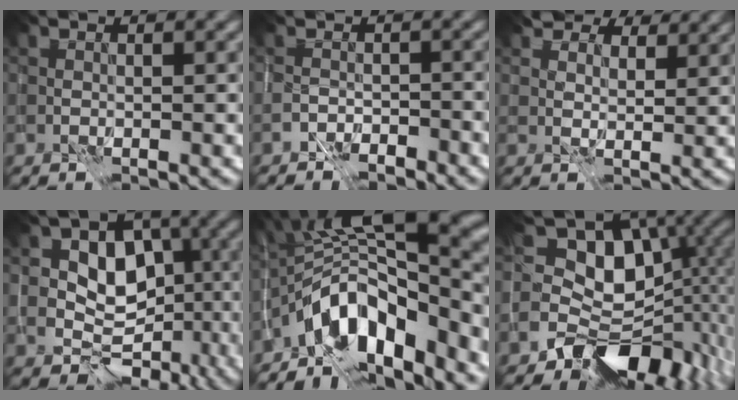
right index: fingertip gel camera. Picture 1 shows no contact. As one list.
[{"total": 2.3, "force": [-2.0, 1.1, 0.2], "torque": [-0.002, 0.001, -0.044]}, {"total": 6.7, "force": [5.4, 3.3, 2.3], "torque": [-0.052, 0.003, 0.080]}, {"total": 7.9, "force": [-0.2, 6.3, 4.6], "torque": [-0.048, 0.008, -0.011]}, {"total": 13.4, "force": [-4.3, 6.5, 10.9], "torque": [-0.153, 0.020, -0.076]}, {"total": 9.5, "force": [-2.3, 6.9, 6.1], "torque": [-0.075, 0.001, -0.054]}]